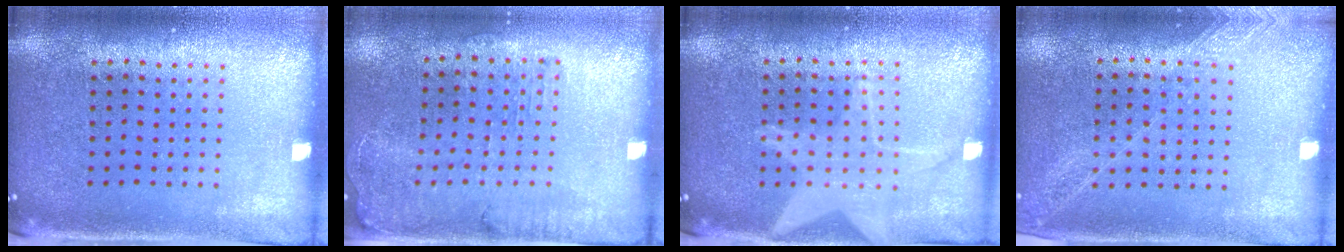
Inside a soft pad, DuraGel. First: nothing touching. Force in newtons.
{"total": 1.3, "press": 1.2, "slide": 0.5}
{"total": 1.5, "press": 1.4, "slide": 0.3}
{"total": 1.2, "press": 1.2, "slide": 0.2}